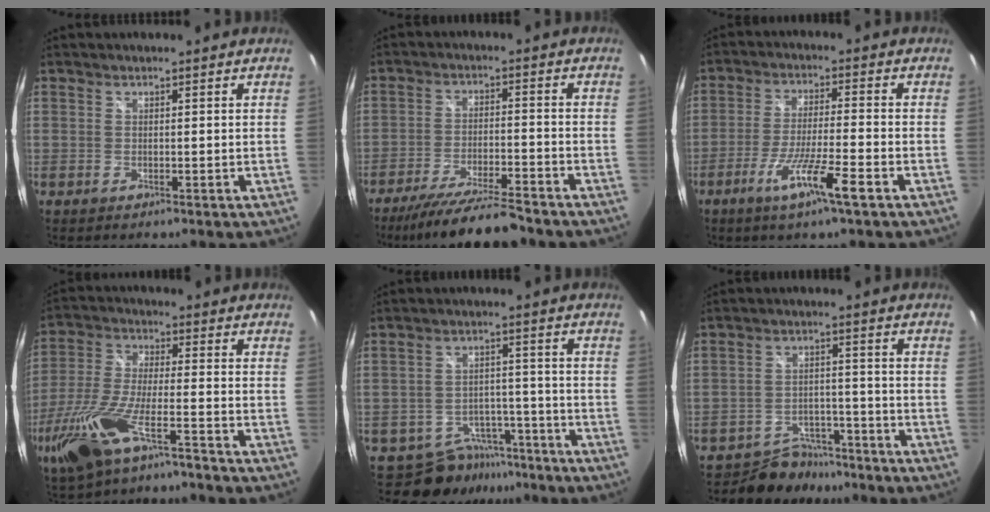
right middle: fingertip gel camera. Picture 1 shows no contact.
{"total": 13.3, "force": [-11.5, 1.0, 6.4], "torque": [-0.133, -0.020, -0.188]}
{"total": 9.1, "force": [-5.0, -0.2, 7.6], "torque": [-0.153, -0.013, -0.093]}
{"total": 14.5, "force": [-9.2, 3.5, 10.6], "torque": [-0.239, -0.030, -0.177]}
{"total": 8.3, "force": [-6.7, 4.8, 0.8], "torque": [-0.018, 0.019, -0.087]}
{"total": 7.0, "force": [-6.0, 3.5, 0.1], "torque": [-0.013, 0.016, -0.088]}